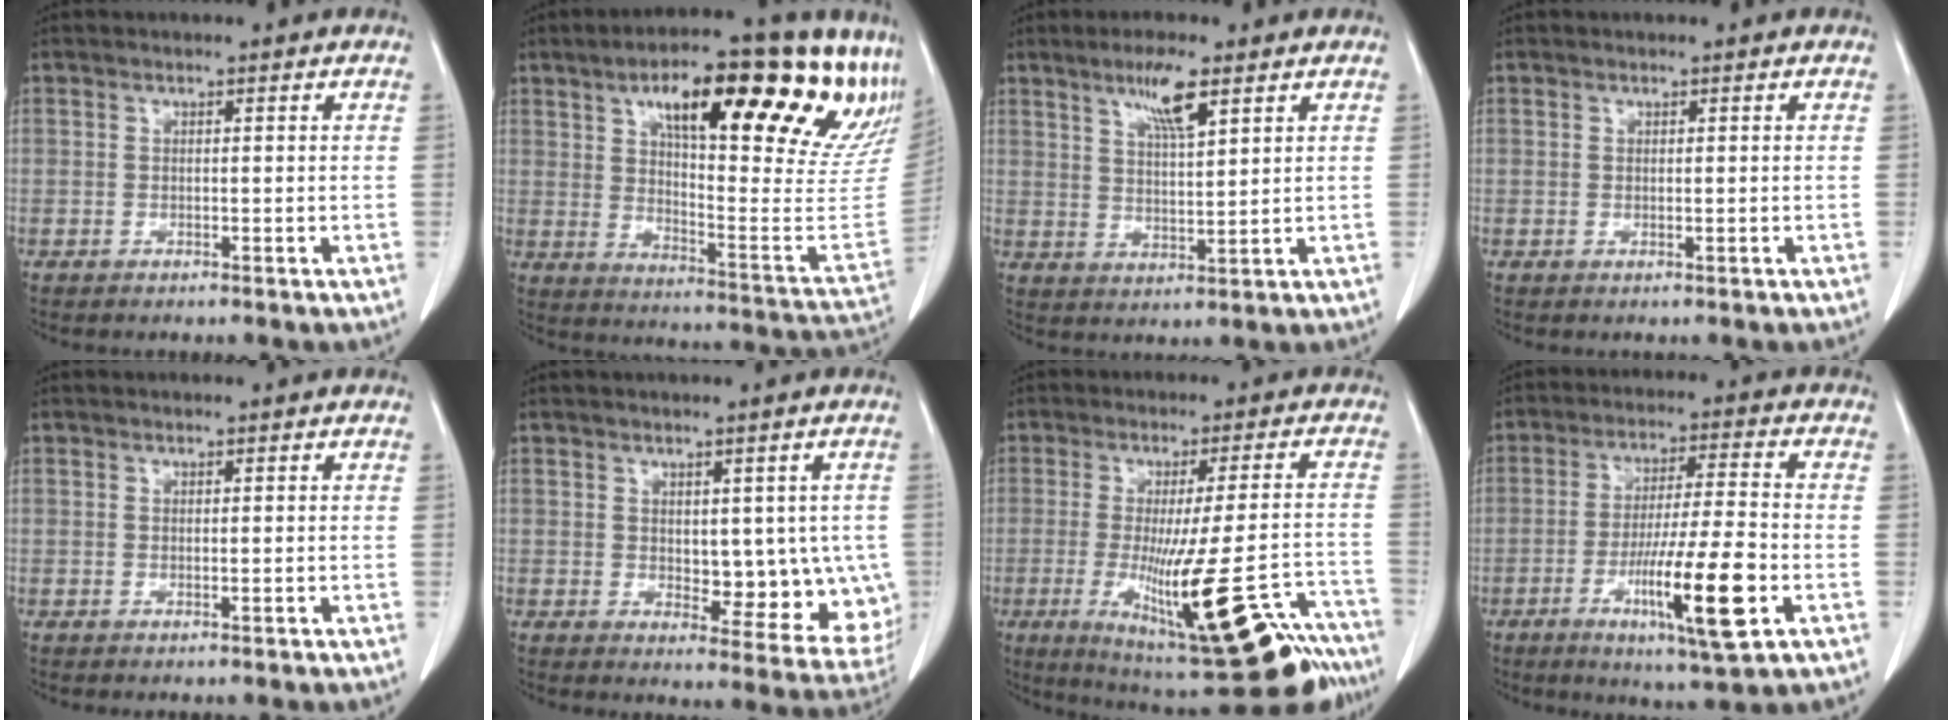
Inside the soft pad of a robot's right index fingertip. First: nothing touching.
{"total": 29.7, "force": [19.5, 6.8, 21.4], "torque": [-0.256, 0.000, 0.258]}
{"total": 6.5, "force": [3.9, 0.7, 5.2], "torque": [-0.097, -0.003, 0.069]}
{"total": 0.0}
{"total": 0.0}
{"total": 10.5, "force": [0.0, 5.5, 8.9], "torque": [-0.094, -0.004, 0.016]}
{"total": 24.0, "force": [-14.5, 3.0, 19.0], "torque": [-0.204, -0.007, -0.204]}
{"total": 13.9, "force": [-5.0, 0.4, 13.0], "torque": [-0.229, -0.021, -0.082]}